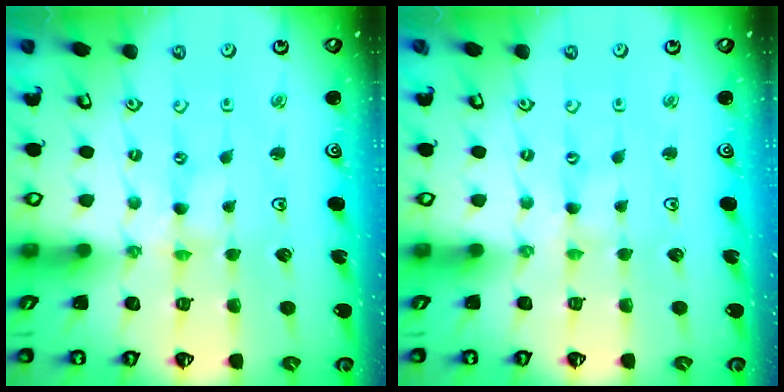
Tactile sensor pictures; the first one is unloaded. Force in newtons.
{"total": 0.0}